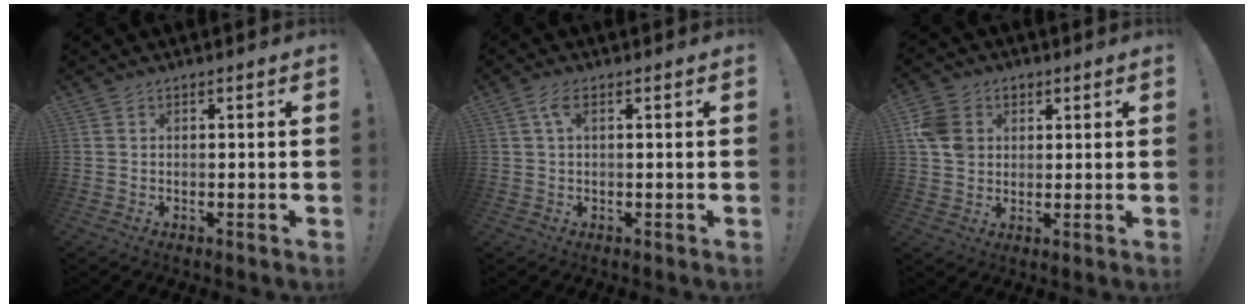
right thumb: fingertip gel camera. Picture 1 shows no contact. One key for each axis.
{"total": 3.5, "fx": 1.1, "fy": 1.3, "fz": 3.0, "tx": -0.053, "ty": 0.002, "tz": 0.017}
{"total": 9.6, "fx": 2.2, "fy": 8.3, "fz": 4.3, "tx": -0.069, "ty": 0.000, "tz": 0.045}